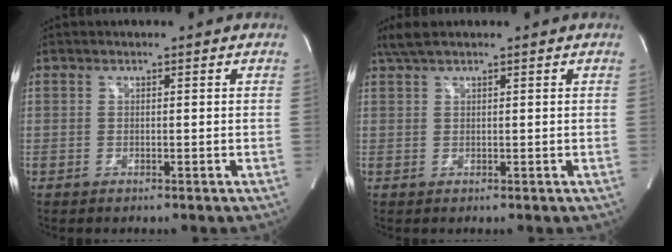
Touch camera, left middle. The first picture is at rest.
{"total": 2.7, "force": [2.1, 0.3, 1.6], "torque": [-0.040, 0.019, 0.046]}